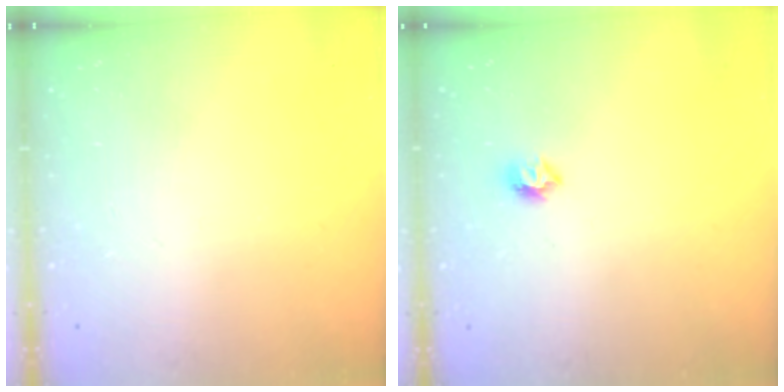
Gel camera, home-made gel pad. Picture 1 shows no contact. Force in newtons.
{"total": 6.0, "press": 5.9, "slide": 0.7}